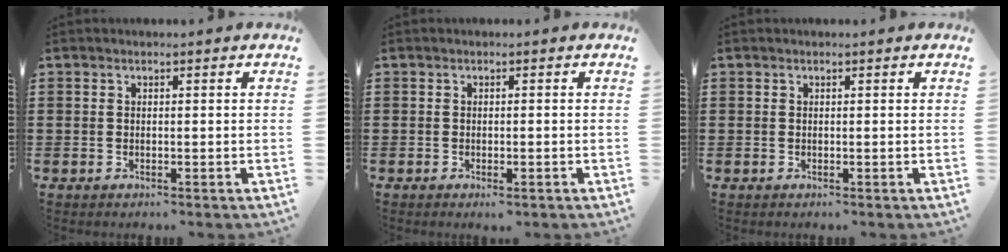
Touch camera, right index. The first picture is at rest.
{"total": 0.6, "force": [-0.3, 0.1, 0.5], "torque": [-0.011, -0.005, -0.003]}
{"total": 0.0}